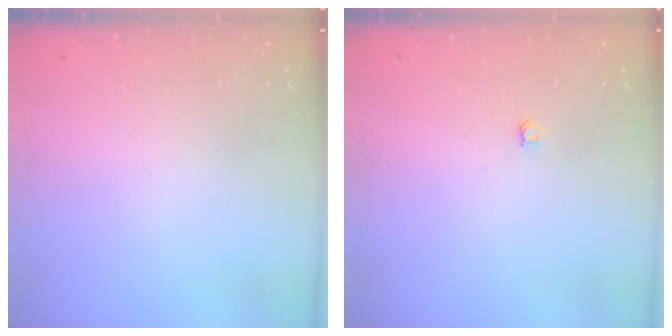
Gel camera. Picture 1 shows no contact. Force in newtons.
{"total": 3.0, "press": 3.0, "slide": 0.4}